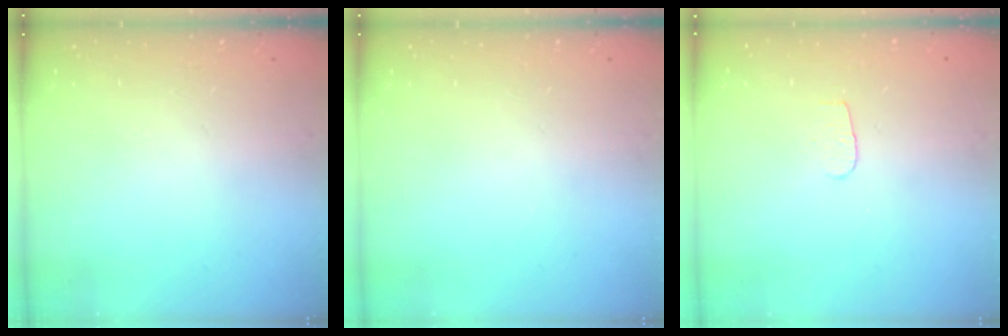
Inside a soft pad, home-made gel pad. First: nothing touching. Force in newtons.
{"total": 0.0}
{"total": 3.7, "press": 3.6, "slide": 0.4}